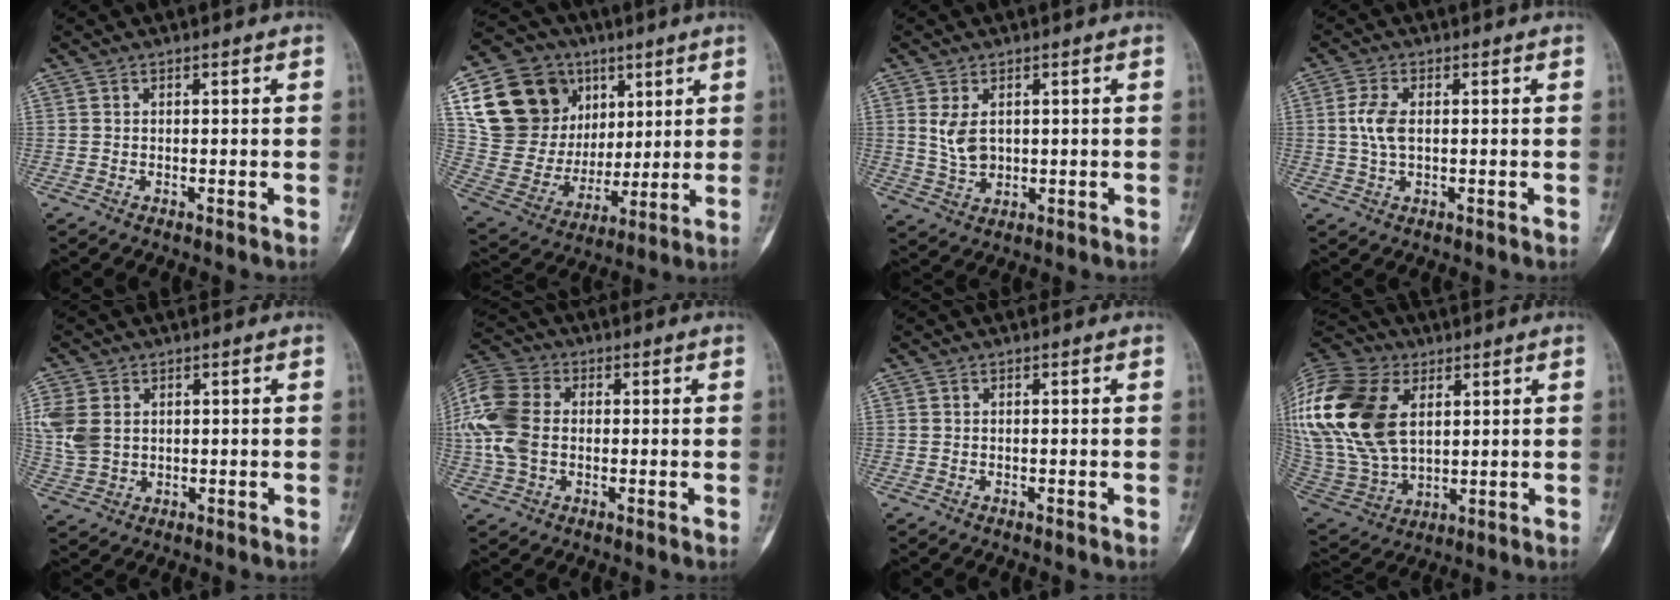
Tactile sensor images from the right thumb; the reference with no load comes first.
{"total": 23.4, "force": [9.2, 18.2, 11.3], "torque": [-0.185, 0.010, 0.187]}
{"total": 4.9, "force": [1.2, 3.2, 3.6], "torque": [-0.057, -0.009, 0.032]}
{"total": 2.8, "force": [0.1, 1.2, 2.5], "torque": [-0.060, 0.003, 0.000]}
{"total": 7.7, "force": [1.7, 5.7, 4.9], "torque": [-0.105, 0.001, 0.043]}
{"total": 13.1, "force": [0.2, 9.3, 9.2], "torque": [-0.208, 0.022, 0.002]}
{"total": 0.0}
{"total": 29.9, "force": [8.5, 19.3, 21.1], "torque": [-0.494, 0.012, 0.172]}